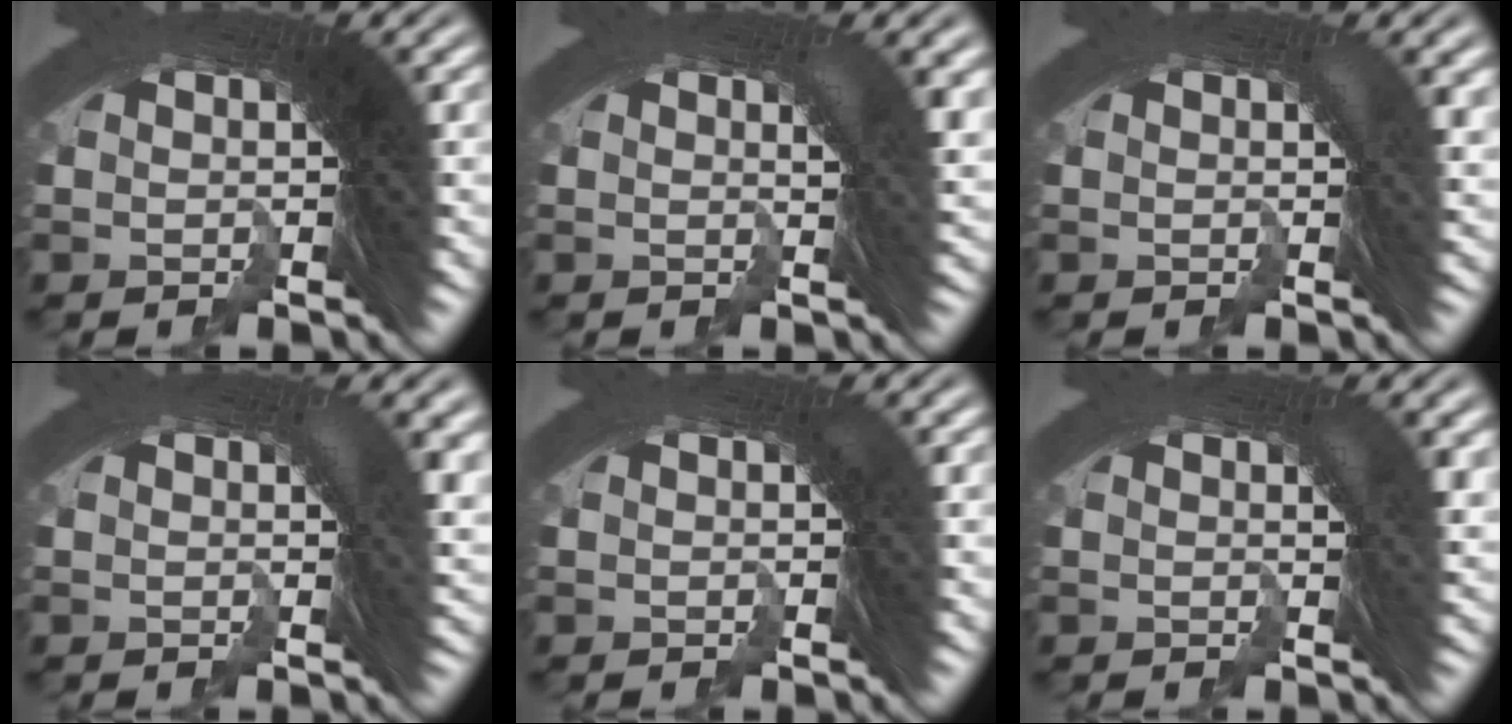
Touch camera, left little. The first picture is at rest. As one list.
[{"total": 1.6, "force": [0.6, 0.2, 1.5], "torque": [-0.025, 0.001, 0.008]}, {"total": 0.5, "force": [0.0, -0.2, 0.5], "torque": [-0.009, 0.001, -0.001]}, {"total": 1.2, "force": [0.2, 0.1, 1.2], "torque": [-0.016, 0.001, 0.001]}, {"total": 0.6, "force": [-0.3, -0.2, -0.4], "torque": [0.003, 0.001, -0.004]}, {"total": 0.7, "force": [0.2, -0.3, 0.6], "torque": [-0.015, -0.003, 0.004]}]